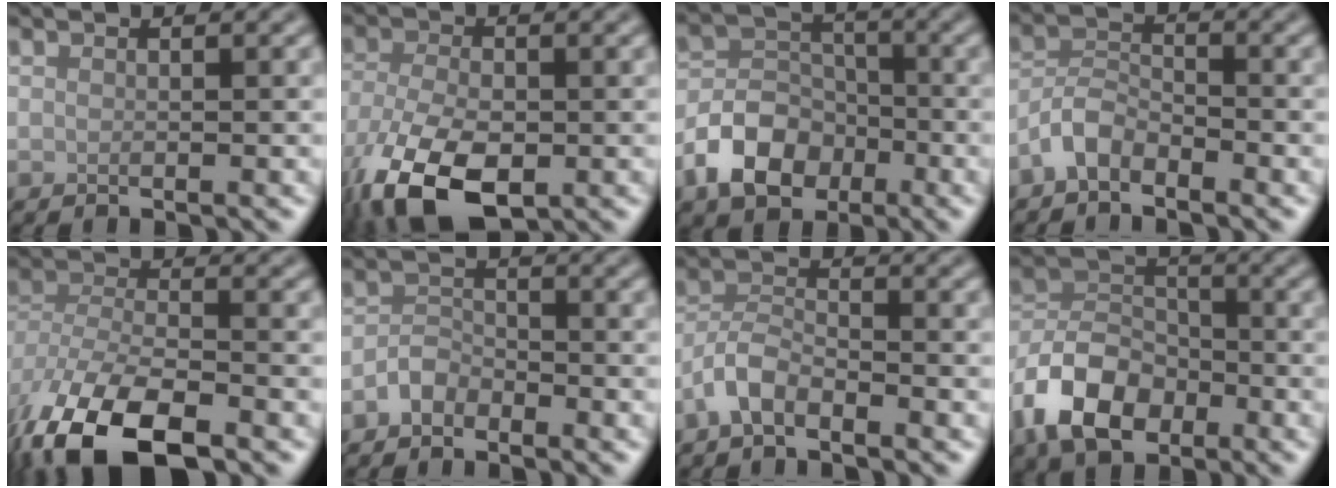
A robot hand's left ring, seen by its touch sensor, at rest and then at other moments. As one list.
[{"total": 10.7, "force": [-4.9, 5.7, 7.7], "torque": [-0.178, -0.037, -0.090]}, {"total": 5.9, "force": [-2.8, 4.2, 3.0], "torque": [-0.052, -0.001, -0.060]}, {"total": 2.8, "force": [-2.1, 1.4, 1.3], "torque": [-0.025, 0.010, -0.052]}, {"total": 11.8, "force": [-7.0, 5.4, 7.8], "torque": [-0.169, -0.026, -0.131]}, {"total": 1.9, "force": [-1.4, 1.1, 0.5], "torque": [-0.007, 0.010, -0.032]}, {"total": 2.9, "force": [-2.1, 1.2, 1.7], "torque": [-0.034, 0.010, -0.051]}, {"total": 7.4, "force": [-3.8, 4.8, 4.1], "torque": [-0.081, 0.003, -0.085]}]